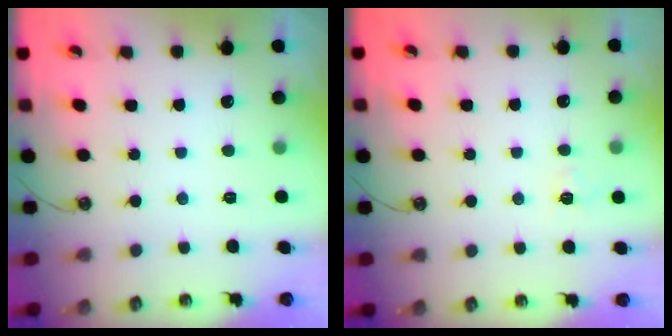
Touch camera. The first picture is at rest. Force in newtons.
{"total": 4.0, "press": 3.9, "slide": 0.4}